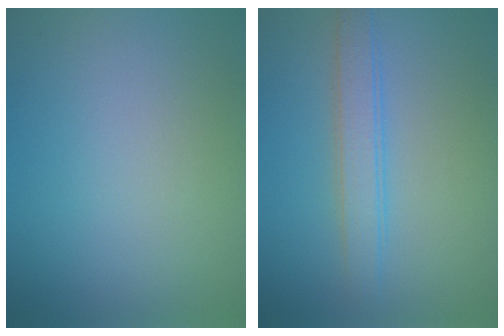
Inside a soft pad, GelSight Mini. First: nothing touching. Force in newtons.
{"total": 2.9, "press": 2.9, "slide": 0.0}